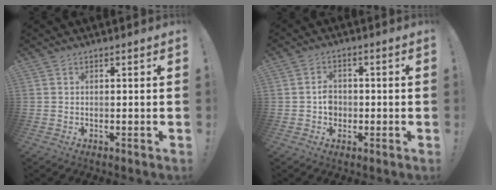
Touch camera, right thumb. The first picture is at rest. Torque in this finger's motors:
{"motor_torque": [0.47, 0.41, 0.18, -0.26, 0.20]}